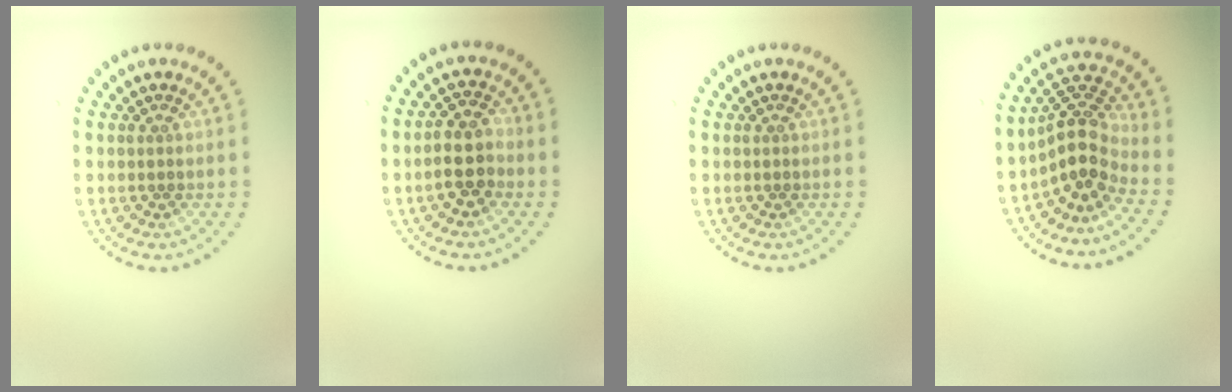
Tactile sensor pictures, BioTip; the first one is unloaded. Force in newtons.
{"total": 3.0, "press": 2.7, "slide": 1.2}
{"total": 0.0}
{"total": 4.1, "press": 3.1, "slide": 2.8}